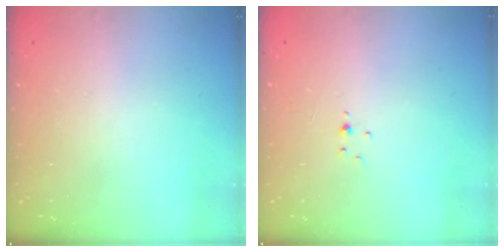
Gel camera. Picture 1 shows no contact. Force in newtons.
{"total": 1.5, "press": 1.5, "slide": 0.3}